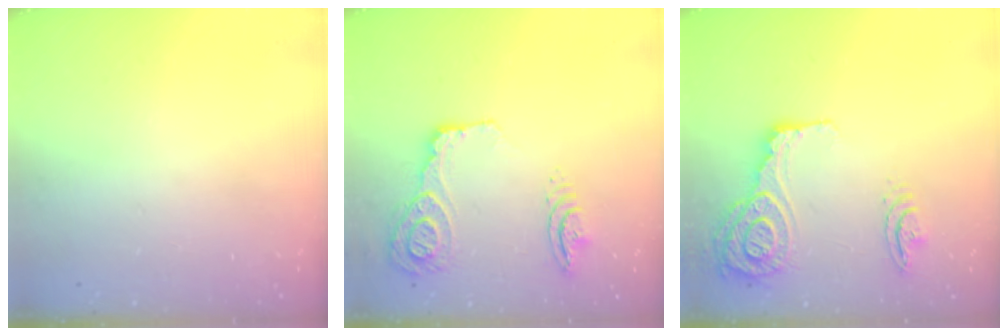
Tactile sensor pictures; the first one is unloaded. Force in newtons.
{"total": 30.8, "press": 21.2, "slide": 22.4}
{"total": 18.9, "press": 18.6, "slide": 3.2}